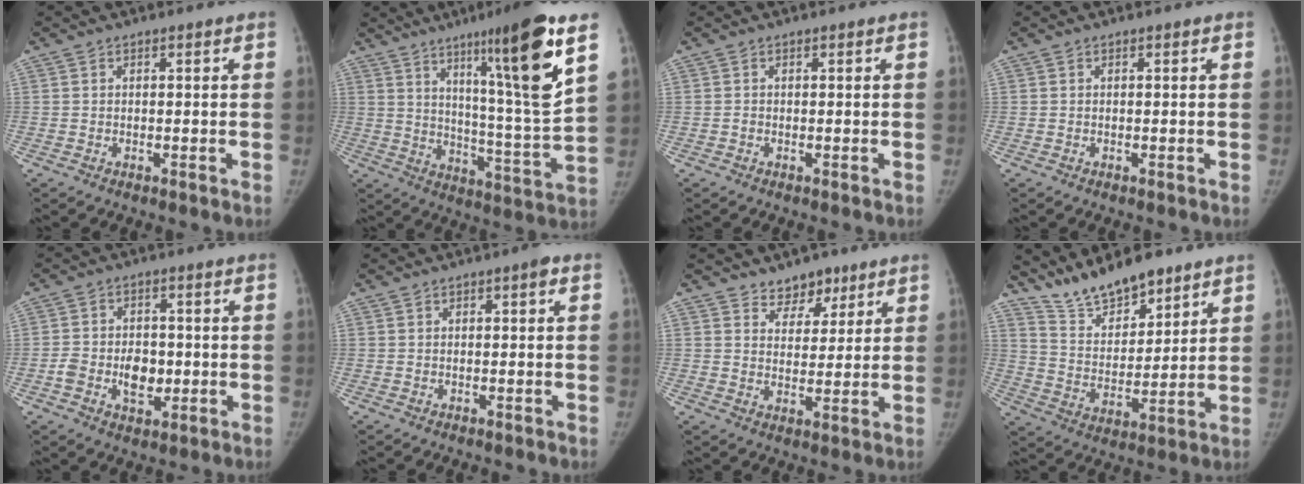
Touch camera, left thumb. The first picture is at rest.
{"total": 20.5, "force": [10.4, 1.4, 17.7], "torque": [-0.250, -0.055, 0.165]}
{"total": 0.0}
{"total": 0.0}
{"total": 7.1, "force": [-1.4, 4.9, 4.9], "torque": [-0.063, 0.008, -0.019]}
{"total": 1.3, "force": [0.4, 0.2, 1.2], "torque": [-0.023, 0.002, 0.003]}
{"total": 5.5, "force": [4.2, 3.4, 1.2], "torque": [0.016, -0.028, 0.068]}
{"total": 12.1, "force": [10.2, 3.9, 5.1], "torque": [-0.064, -0.059, 0.193]}